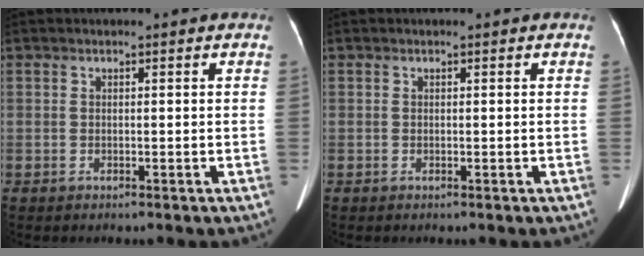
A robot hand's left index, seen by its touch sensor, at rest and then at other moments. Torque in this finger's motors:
{"motor_torque": [0.02, 0.02, 0.00, 0.01]}